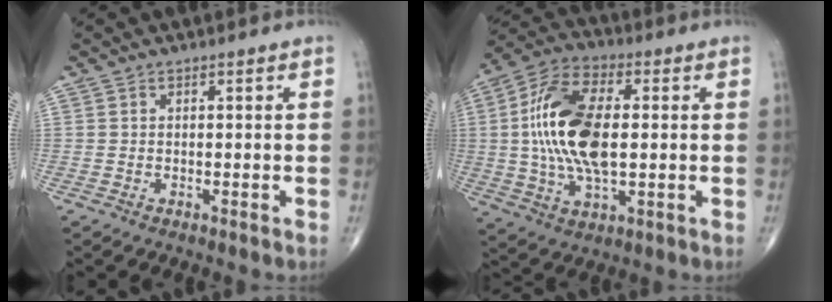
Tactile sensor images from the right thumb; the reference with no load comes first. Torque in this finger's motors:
{"motor_torque": [2.24, 2.77, 1.96, 0.11, 0.69]}